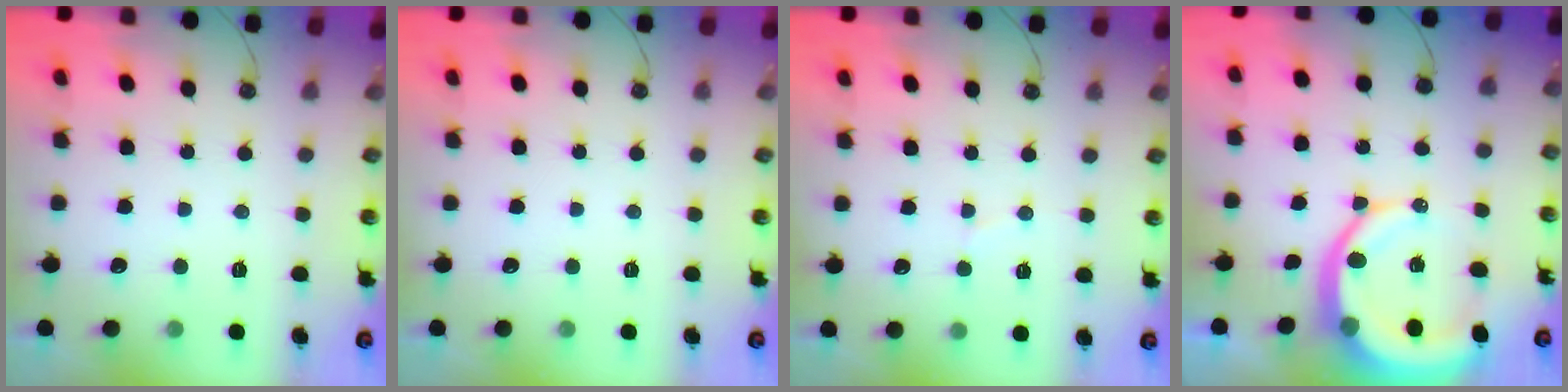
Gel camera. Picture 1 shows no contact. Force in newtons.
{"total": 0.0}
{"total": 3.9, "press": 3.9, "slide": 0.3}
{"total": 12.6, "press": 12.5, "slide": 1.6}